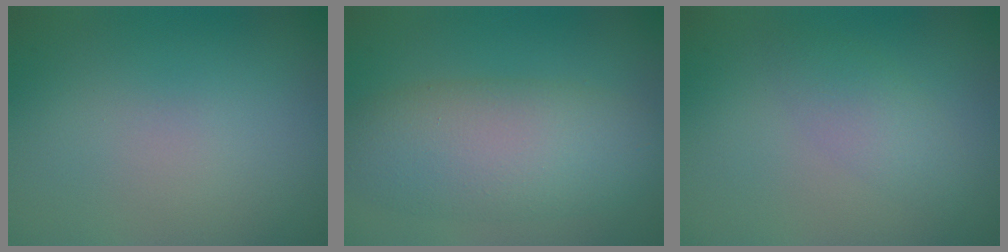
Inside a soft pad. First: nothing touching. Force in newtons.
{"total": 7.0, "press": 7.0, "slide": 0.4}
{"total": 2.0, "press": 2.0, "slide": 0.1}